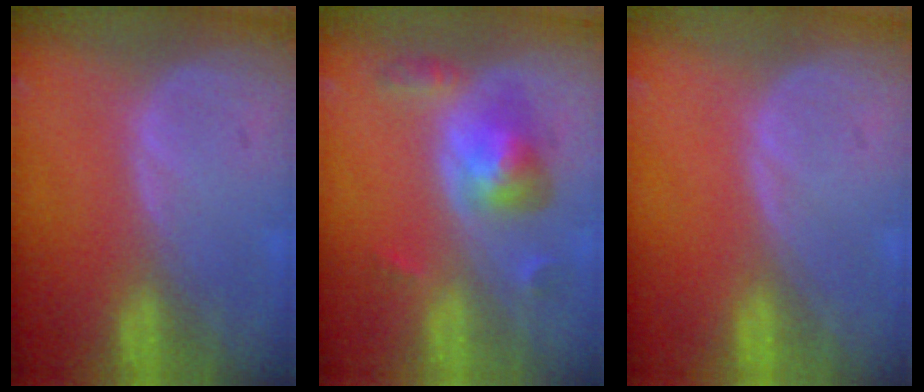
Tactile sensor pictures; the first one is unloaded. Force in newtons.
{"total": 5.9, "press": 5.6, "slide": 1.8}
{"total": 0.0}